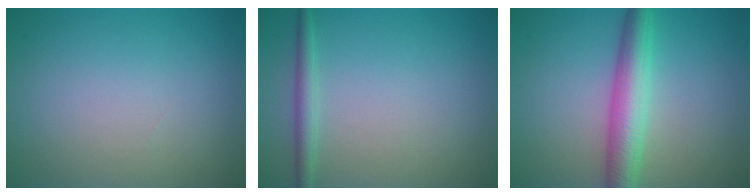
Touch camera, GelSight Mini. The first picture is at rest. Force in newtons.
{"total": 1.7, "press": 1.7, "slide": 0.0}
{"total": 5.0, "press": 5.0, "slide": 0.1}